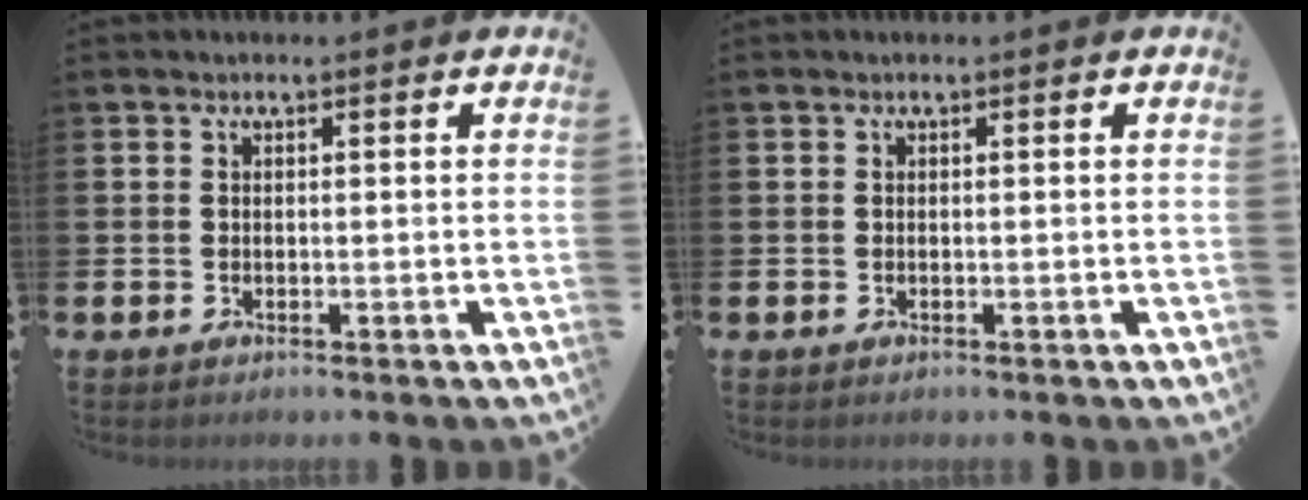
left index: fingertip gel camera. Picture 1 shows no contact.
{"total": 0.0}